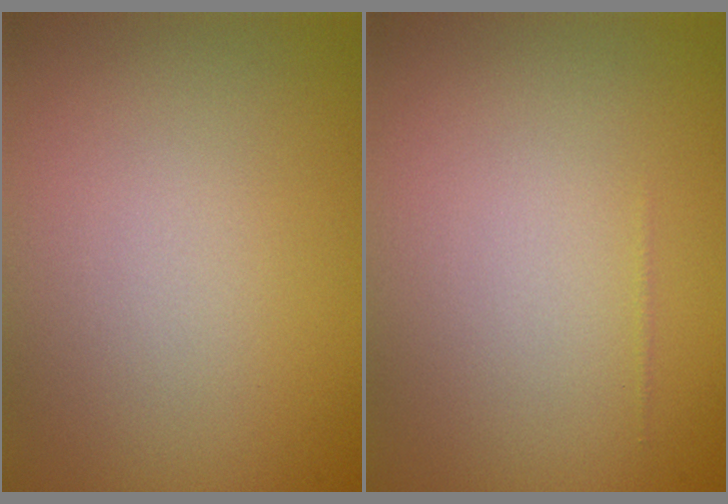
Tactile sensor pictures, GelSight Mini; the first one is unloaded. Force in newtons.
{"total": 0.0}